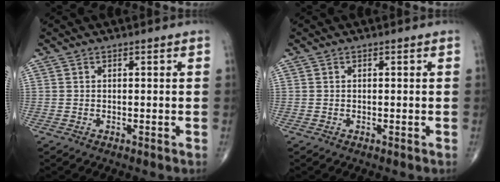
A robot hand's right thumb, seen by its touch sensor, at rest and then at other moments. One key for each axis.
{"total": 0.0}